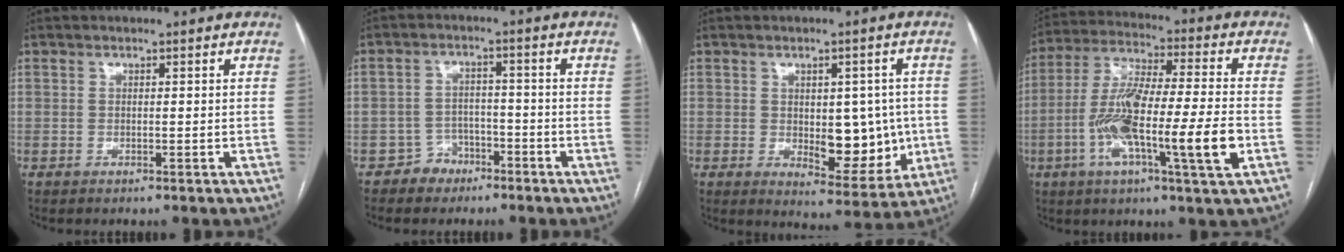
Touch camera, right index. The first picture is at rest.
{"total": 4.0, "force": [-2.7, 3.0, 0.1], "torque": [0.004, 0.015, -0.045]}
{"total": 9.6, "force": [-0.6, 4.9, 8.2], "torque": [-0.092, 0.003, 0.008]}
{"total": 17.1, "force": [-4.5, 1.2, 16.4], "torque": [-0.305, -0.006, -0.083]}